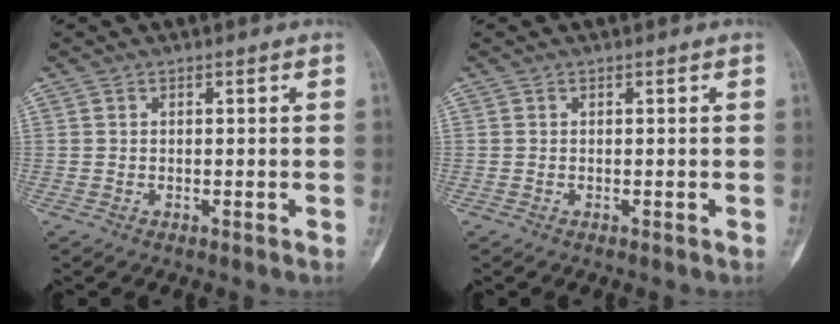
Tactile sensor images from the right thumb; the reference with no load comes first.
{"total": 0.0}